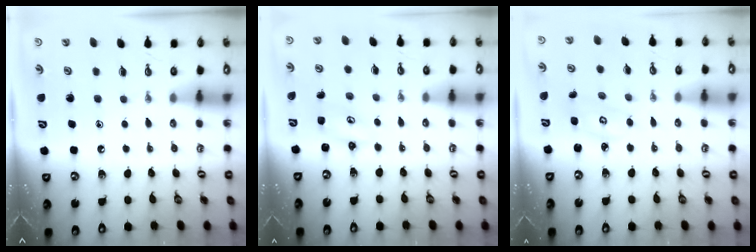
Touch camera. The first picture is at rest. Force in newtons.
{"total": 2.9, "press": 2.9, "slide": 0.3}
{"total": 3.1, "press": 3.1, "slide": 0.3}